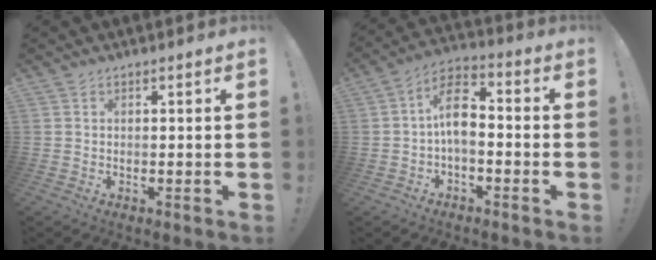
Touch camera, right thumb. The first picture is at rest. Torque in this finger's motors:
{"motor_torque": [1.69, 2.88, 0.30, -0.34, 0.34]}